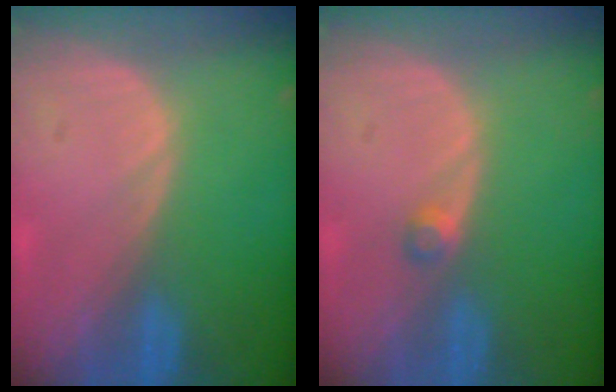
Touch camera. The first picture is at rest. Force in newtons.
{"total": 1.6, "press": 1.4, "slide": 0.9}